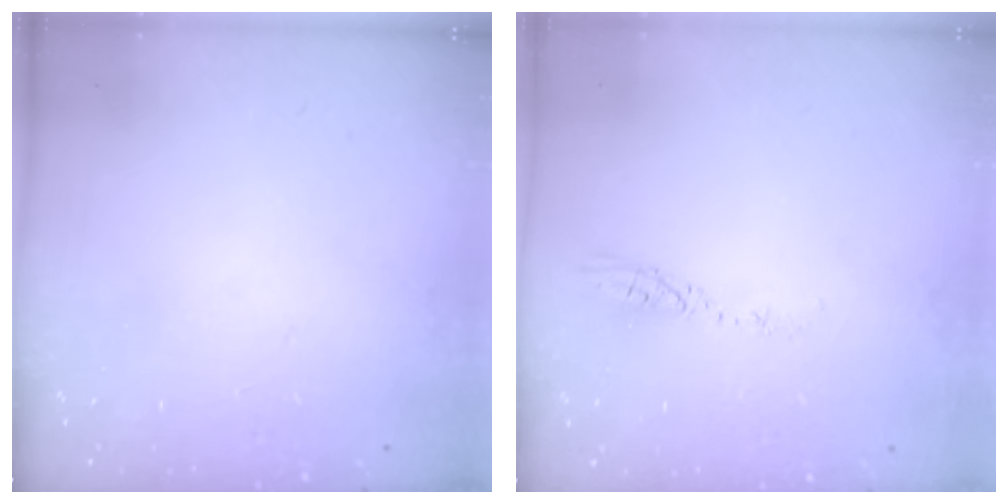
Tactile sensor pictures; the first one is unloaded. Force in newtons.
{"total": 3.8, "press": 3.8, "slide": 0.4}